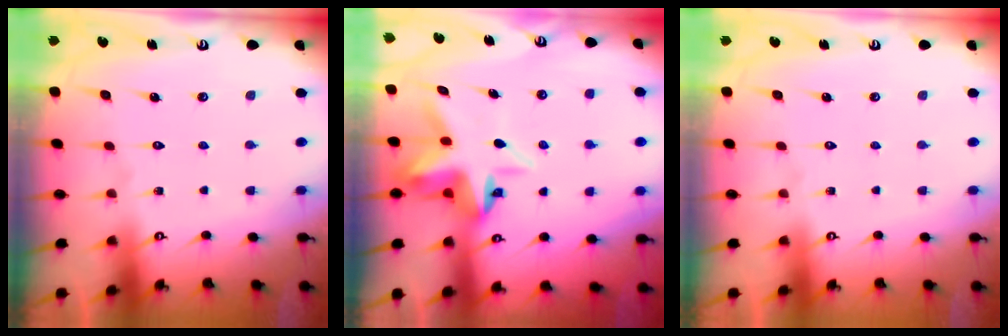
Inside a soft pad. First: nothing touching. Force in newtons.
{"total": 8.3, "press": 8.1, "slide": 1.3}
{"total": 0.0}